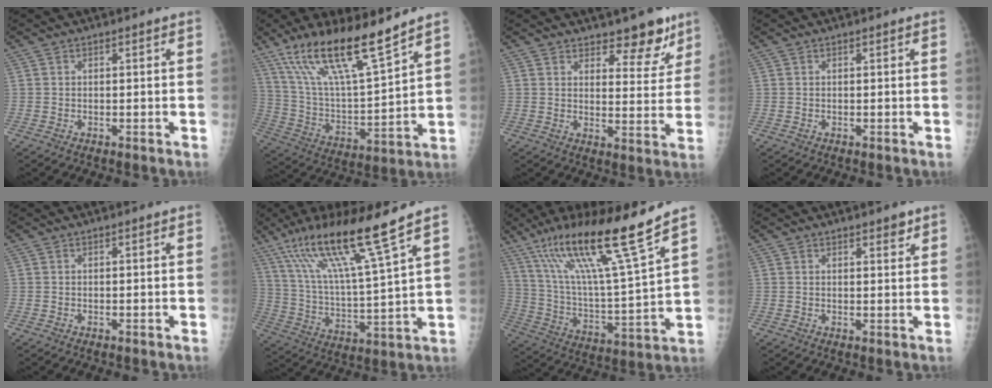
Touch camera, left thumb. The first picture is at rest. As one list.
[{"total": 18.6, "force": [13.3, 3.1, 12.6], "torque": [-0.213, -0.063, 0.252]}, {"total": 8.0, "force": [6.2, 3.7, 3.6], "torque": [-0.005, -0.043, 0.088]}, {"total": 0.0}, {"total": 0.0}, {"total": 17.2, "force": [11.7, -0.1, 12.6], "torque": [-0.222, -0.053, 0.214]}, {"total": 21.5, "force": [14.2, 0.9, 16.2], "torque": [-0.266, -0.060, 0.255]}, {"total": 2.1, "force": [1.6, 0.8, 1.1], "torque": [-0.004, -0.009, 0.020]}]